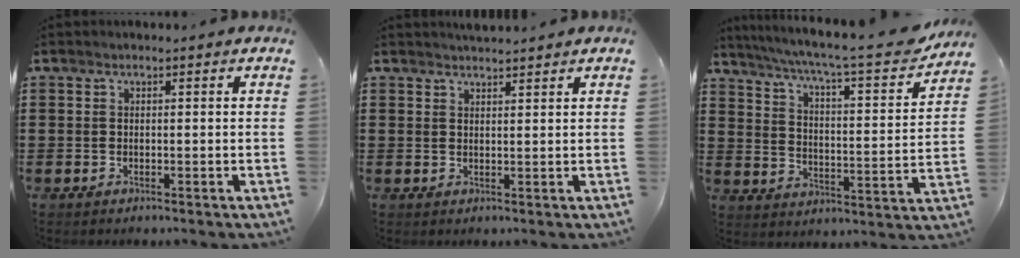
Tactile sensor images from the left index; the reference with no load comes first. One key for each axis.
{"total": 1.9, "fx": 1.9, "fy": 0.1, "fz": 0.1, "tx": -0.006, "ty": -0.001, "tz": 0.037}
{"total": 7.3, "fx": 6.1, "fy": 0.4, "fz": 4.0, "tx": -0.097, "ty": -0.042, "tz": 0.095}